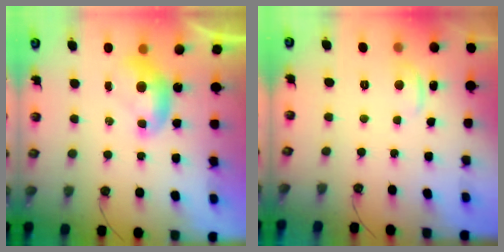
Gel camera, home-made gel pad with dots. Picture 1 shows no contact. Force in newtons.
{"total": 1.8, "press": 1.8, "slide": 0.4}